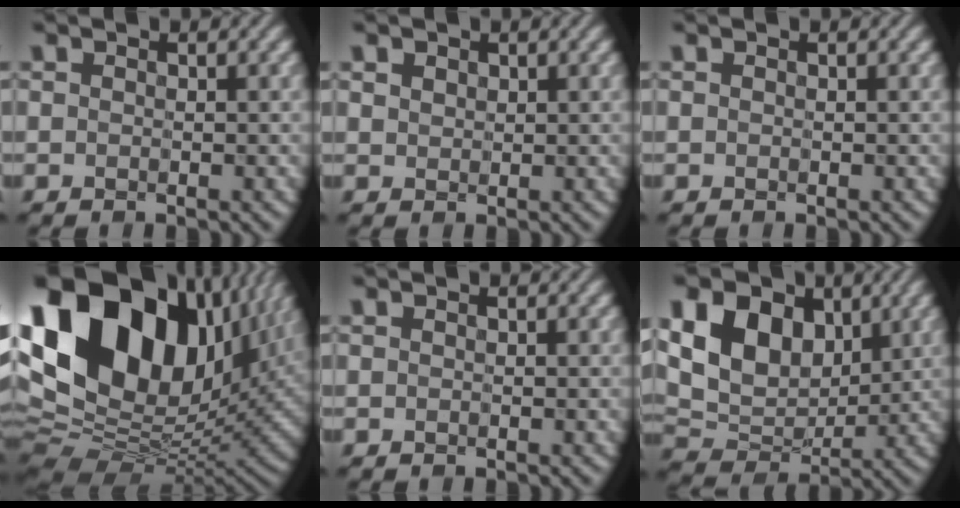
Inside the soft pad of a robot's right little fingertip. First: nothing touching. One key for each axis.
{"total": 1.3, "fx": 0.7, "fy": 0.9, "fz": 0.5, "tx": -0.016, "ty": -0.002, "tz": 0.020}
{"total": 0.0}
{"total": 20.3, "fx": 6.7, "fy": 13.3, "fz": 13.7, "tx": -0.272, "ty": 0.039, "tz": 0.114}
{"total": 0.0}
{"total": 9.9, "fx": 2.9, "fy": 6.9, "fz": 6.4, "tx": -0.140, "ty": 0.012, "tz": 0.042}